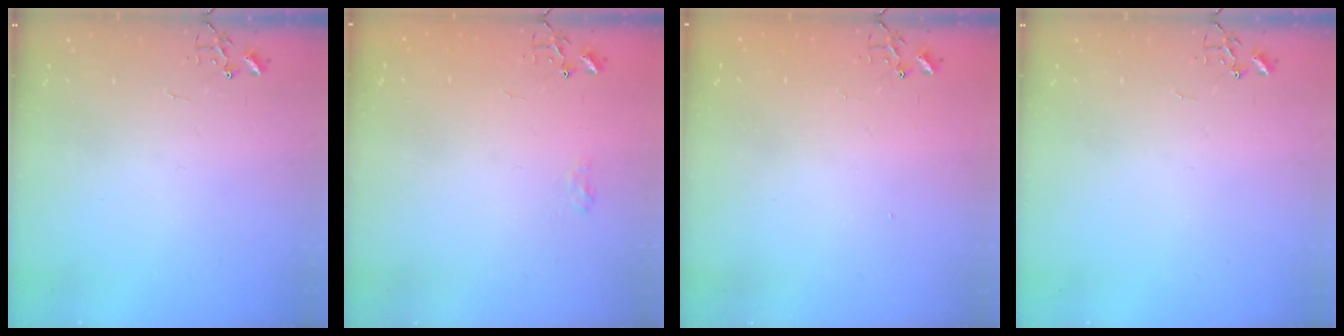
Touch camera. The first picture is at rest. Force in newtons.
{"total": 6.5, "press": 6.5, "slide": 0.6}
{"total": 1.3, "press": 1.2, "slide": 0.1}
{"total": 0.0}